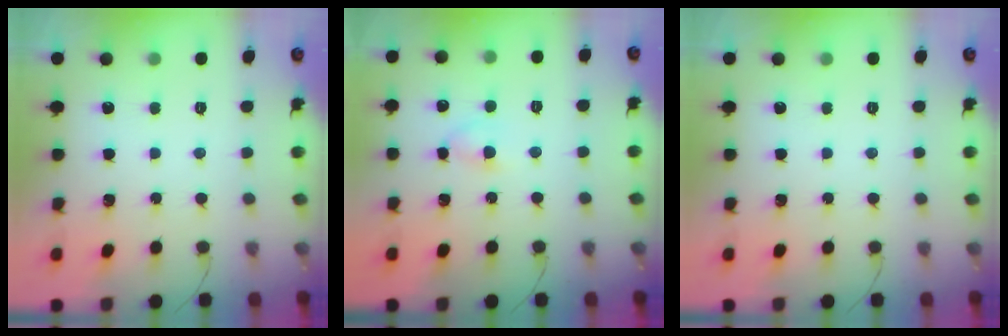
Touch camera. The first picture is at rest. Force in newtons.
{"total": 3.5, "press": 3.3, "slide": 1.3}
{"total": 0.0}